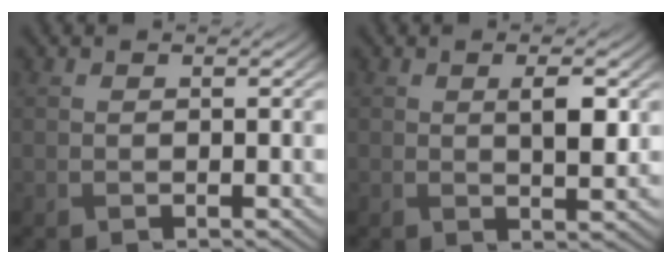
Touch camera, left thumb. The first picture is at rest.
{"total": 2.7, "force": [0.8, 0.7, 2.5], "torque": [-0.049, -0.004, 0.017]}